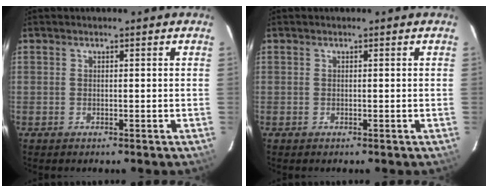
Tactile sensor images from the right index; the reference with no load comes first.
{"total": 0.0}